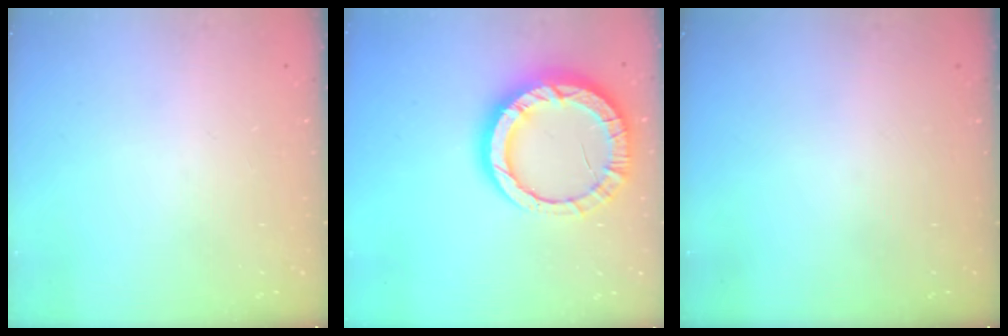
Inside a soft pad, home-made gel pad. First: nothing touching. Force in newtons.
{"total": 17.0, "press": 16.9, "slide": 1.6}
{"total": 0.0}